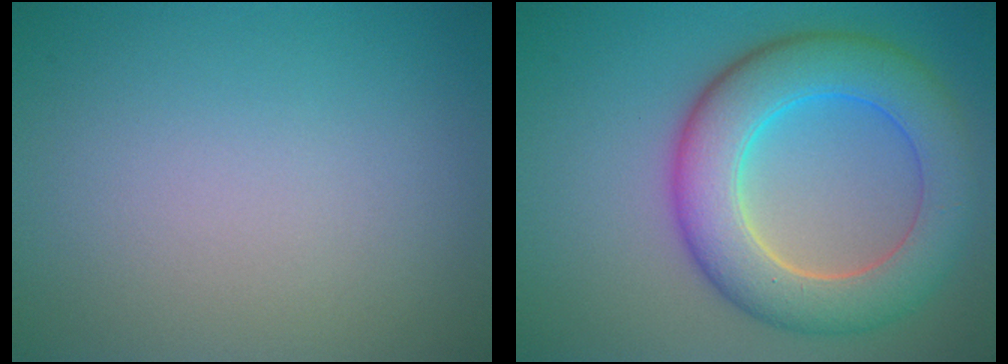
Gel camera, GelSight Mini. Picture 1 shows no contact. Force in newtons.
{"total": 8.4, "press": 8.4, "slide": 0.3}